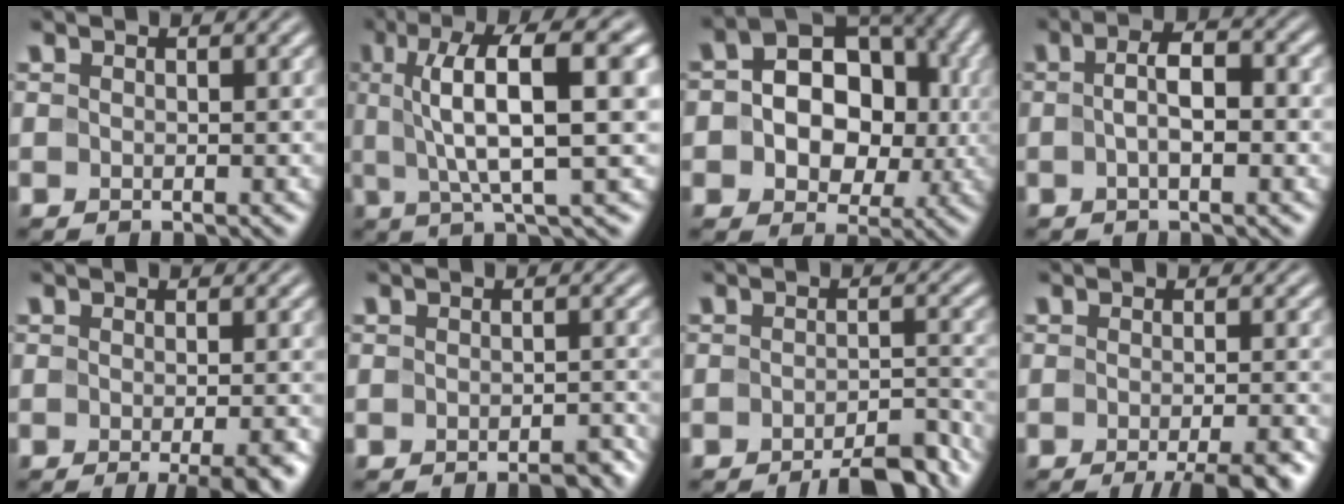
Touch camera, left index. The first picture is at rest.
{"total": 10.2, "force": [2.5, 2.7, 9.5], "torque": [-0.145, 0.014, 0.041]}
{"total": 11.1, "force": [0.6, 8.2, 7.6], "torque": [-0.087, 0.012, 0.001]}
{"total": 4.1, "force": [-0.1, 1.5, 3.8], "torque": [-0.068, 0.005, -0.004]}
{"total": 4.4, "force": [-1.8, 1.1, 3.8], "torque": [-0.037, -0.003, -0.020]}
{"total": 2.1, "force": [-1.5, 0.7, 1.2], "torque": [-0.012, 0.004, -0.016]}
{"total": 4.7, "force": [-3.7, 1.1, 2.7], "torque": [-0.035, 0.005, -0.049]}
{"total": 4.7, "force": [-2.8, 0.8, 3.7], "torque": [-0.037, -0.001, -0.040]}